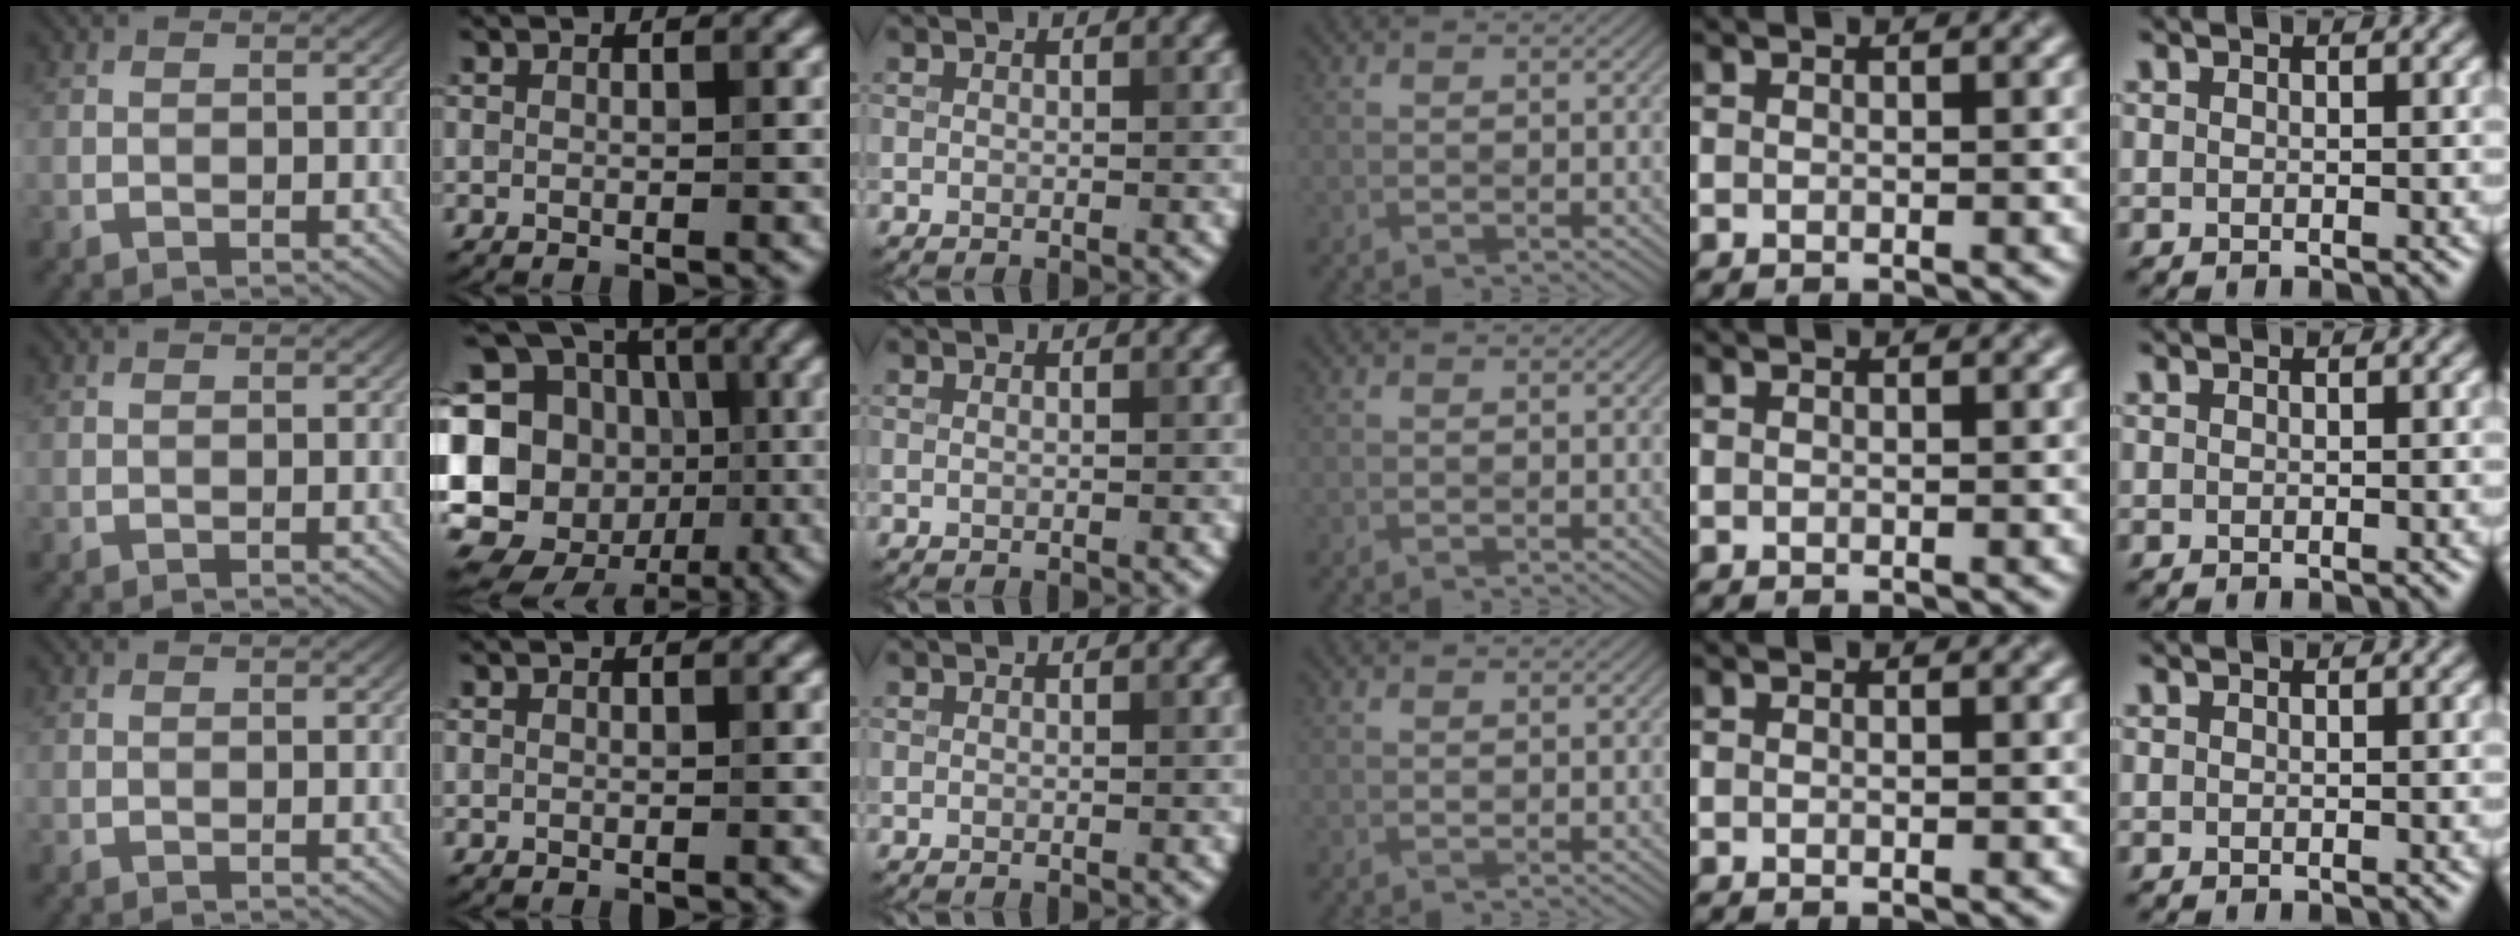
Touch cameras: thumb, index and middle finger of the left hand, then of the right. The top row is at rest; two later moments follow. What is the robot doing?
{"motion": "fold", "object": "hoodie"}